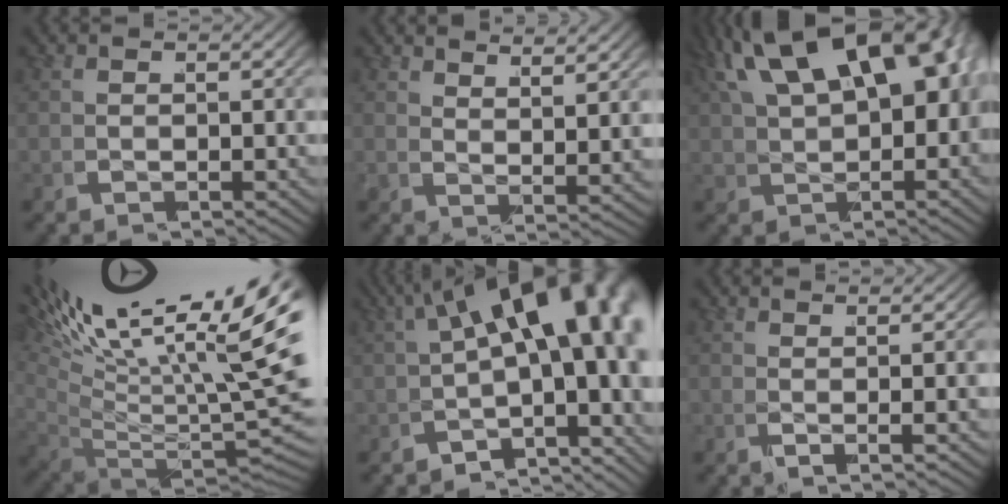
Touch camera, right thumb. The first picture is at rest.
{"total": 2.7, "force": [2.5, -0.3, 0.9], "torque": [-0.010, 0.002, 0.038]}
{"total": 12.5, "force": [3.0, 7.8, 9.4], "torque": [-0.168, -0.010, 0.053]}
{"total": 15.0, "force": [4.0, 7.9, 12.1], "torque": [-0.191, -0.025, 0.070]}
{"total": 13.1, "force": [0.1, 7.3, 10.9], "torque": [-0.145, -0.009, -0.012]}
{"total": 1.8, "force": [1.0, -0.2, 1.5], "torque": [-0.022, 0.003, 0.012]}